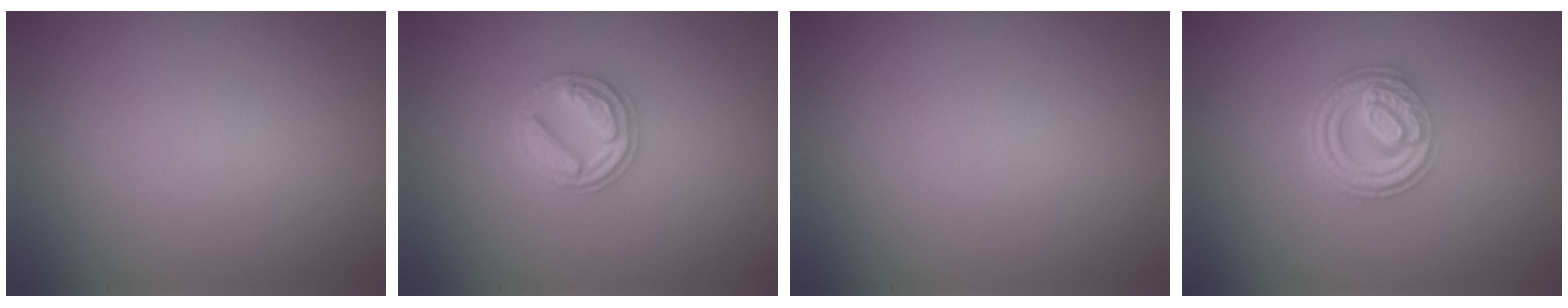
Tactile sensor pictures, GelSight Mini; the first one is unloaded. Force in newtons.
{"total": 2.7, "press": 2.7, "slide": 0.3}
{"total": 0.0}
{"total": 4.8, "press": 3.7, "slide": 3.1}